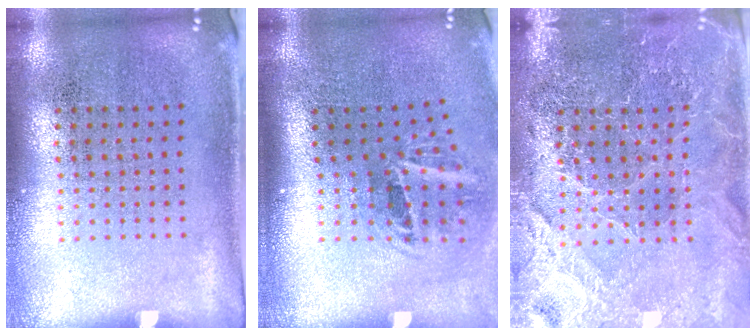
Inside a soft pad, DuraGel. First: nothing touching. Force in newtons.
{"total": 2.0, "press": 1.2, "slide": 1.6}
{"total": 3.8, "press": 3.7, "slide": 1.1}